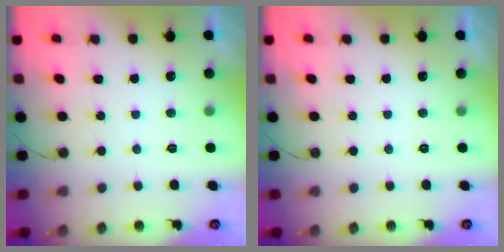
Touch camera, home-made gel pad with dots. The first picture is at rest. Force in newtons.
{"total": 0.0}